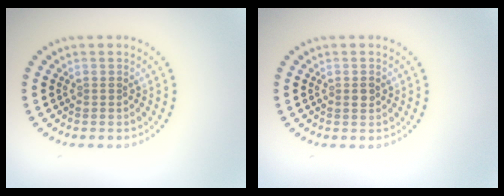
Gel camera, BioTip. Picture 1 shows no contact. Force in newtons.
{"total": 1.0, "press": 1.0, "slide": 0.2}